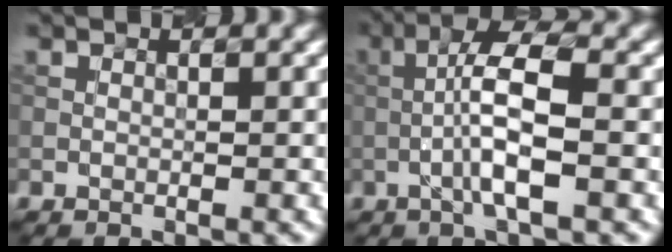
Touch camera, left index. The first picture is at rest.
{"total": 5.0, "force": [-1.1, 0.7, 4.9], "torque": [-0.091, 0.018, -0.029]}